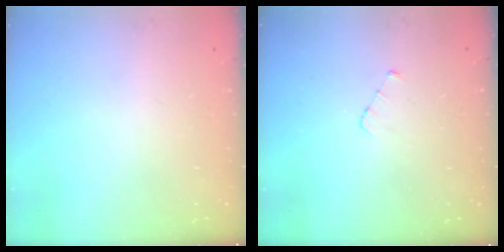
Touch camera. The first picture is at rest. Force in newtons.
{"total": 2.7, "press": 2.7, "slide": 0.3}